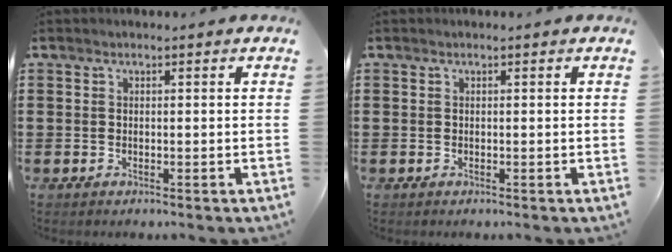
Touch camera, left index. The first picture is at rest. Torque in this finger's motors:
{"motor_torque": [0.00, 0.00, 0.00, 0.00]}